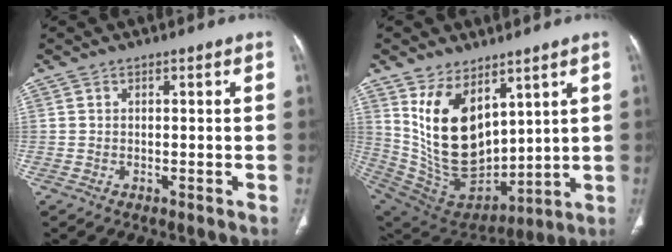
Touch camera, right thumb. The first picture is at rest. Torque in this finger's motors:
{"motor_torque": [-0.91, 2.63, 1.76, 1.01, 0.23]}